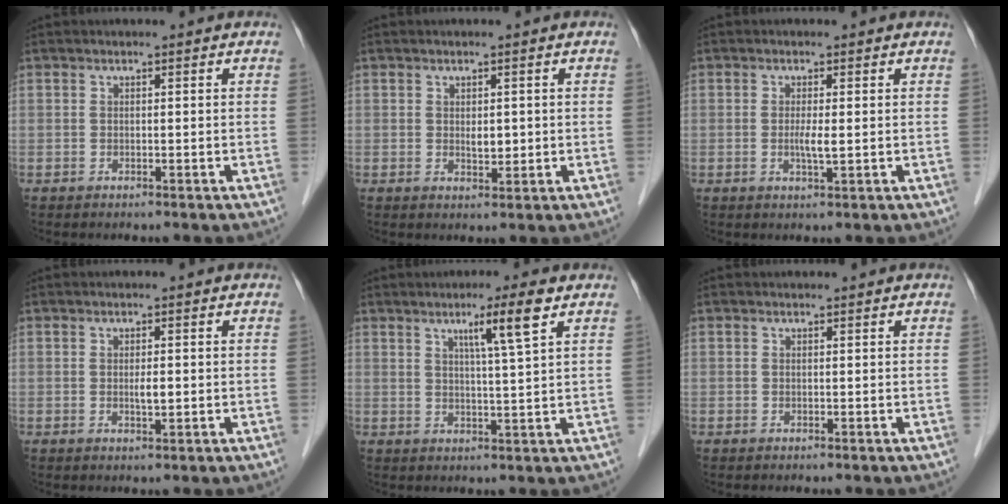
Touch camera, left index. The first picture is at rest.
{"total": 1.8, "force": [0.0, 1.0, 1.6], "torque": [-0.026, -0.006, 0.003]}
{"total": 2.1, "force": [-0.3, 0.1, 2.1], "torque": [-0.044, -0.007, -0.004]}
{"total": 1.7, "force": [-0.3, 0.4, 1.6], "torque": [-0.029, -0.004, -0.004]}
{"total": 5.8, "force": [3.0, -1.0, 4.8], "torque": [-0.083, -0.003, 0.051]}
{"total": 0.0}